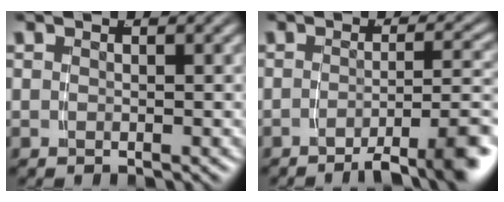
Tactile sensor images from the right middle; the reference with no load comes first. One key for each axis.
{"total": 6.5, "fx": -4.2, "fy": 1.0, "fz": 4.9, "tx": -0.051, "ty": 0.000, "tz": -0.068}